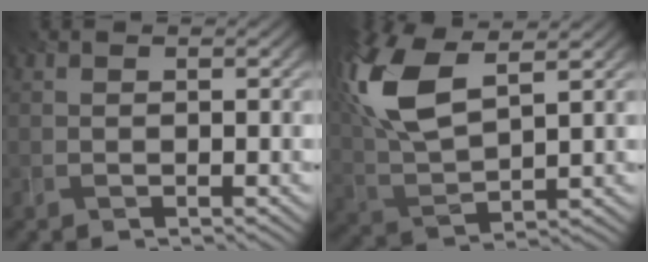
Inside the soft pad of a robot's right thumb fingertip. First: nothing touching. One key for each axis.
{"total": 12.1, "fx": 5.2, "fy": 5.2, "fz": 9.7, "tx": -0.251, "ty": 0.017, "tz": 0.106}